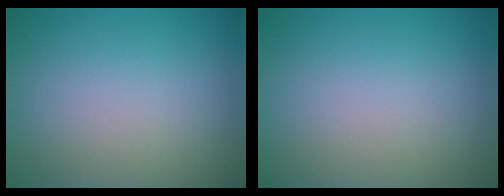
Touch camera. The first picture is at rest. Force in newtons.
{"total": 0.0}